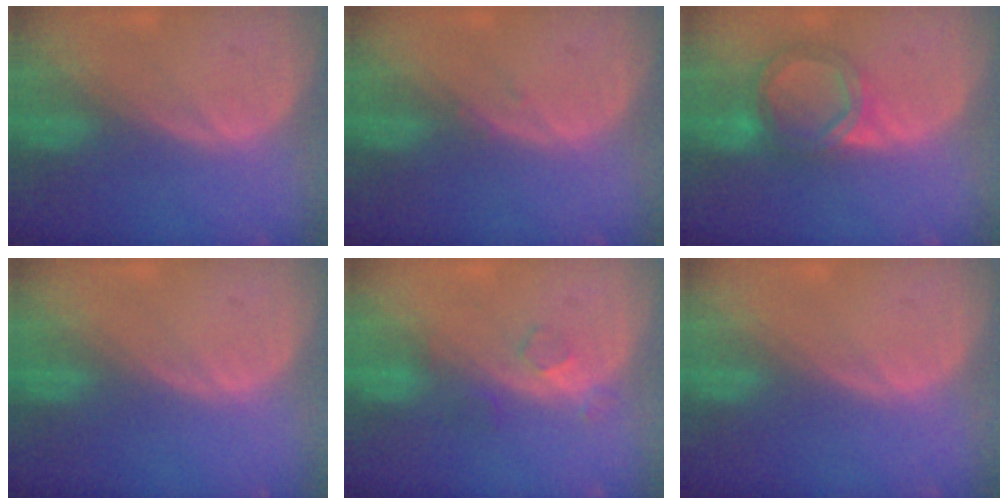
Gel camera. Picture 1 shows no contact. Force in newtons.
{"total": 0.6, "press": 0.5, "slide": 0.1}
{"total": 6.5, "press": 5.7, "slide": 3.0}
{"total": 0.0}
{"total": 2.5, "press": 2.5, "slide": 0.3}
{"total": 0.0}